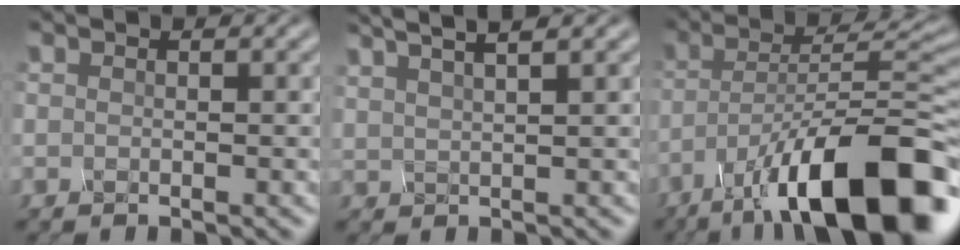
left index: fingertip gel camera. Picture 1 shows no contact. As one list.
[{"total": 4.4, "force": [4.0, 0.5, 1.9], "torque": [-0.024, 0.040, 0.042]}, {"total": 13.7, "force": [-8.6, 4.9, 9.4], "torque": [-0.167, 0.003, -0.131]}]